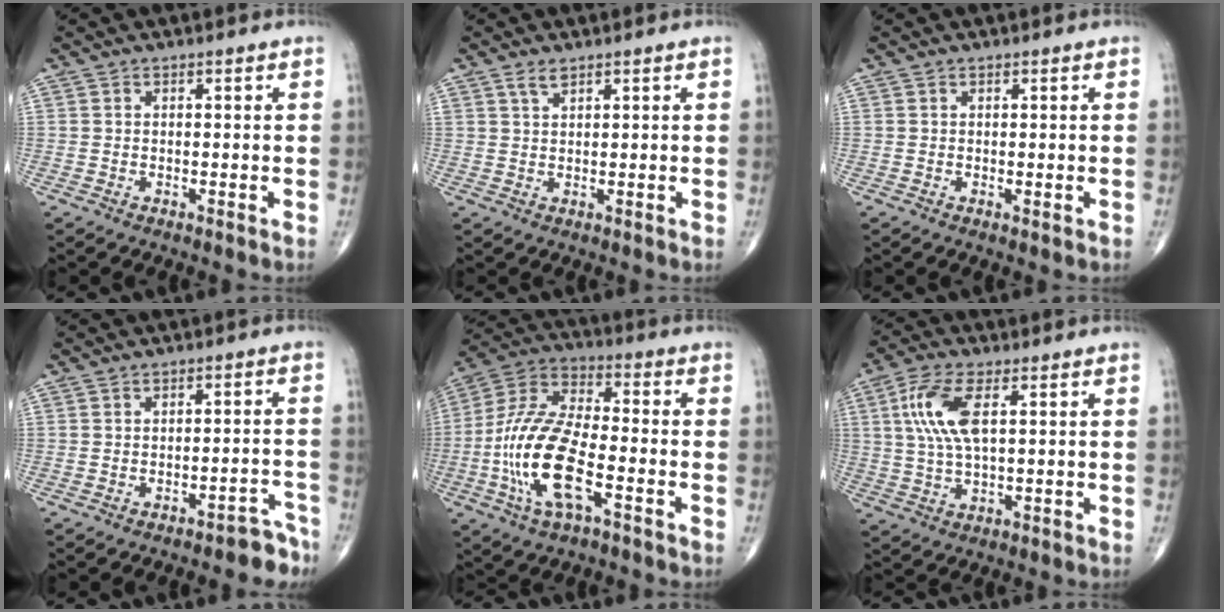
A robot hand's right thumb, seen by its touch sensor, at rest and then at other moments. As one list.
[{"total": 2.0, "force": [1.5, 0.7, 1.1], "torque": [-0.019, -0.002, 0.031]}, {"total": 0.5, "force": [0.0, 0.2, 0.5], "torque": [-0.011, -0.003, 0.000]}, {"total": 5.6, "force": [-4.7, 2.2, 2.0], "torque": [-0.002, 0.054, -0.056]}, {"total": 17.4, "force": [-5.2, 6.8, 15.1], "torque": [-0.320, 0.028, -0.100]}, {"total": 9.5, "force": [2.4, 3.7, 8.4], "torque": [-0.190, 0.004, 0.048]}]